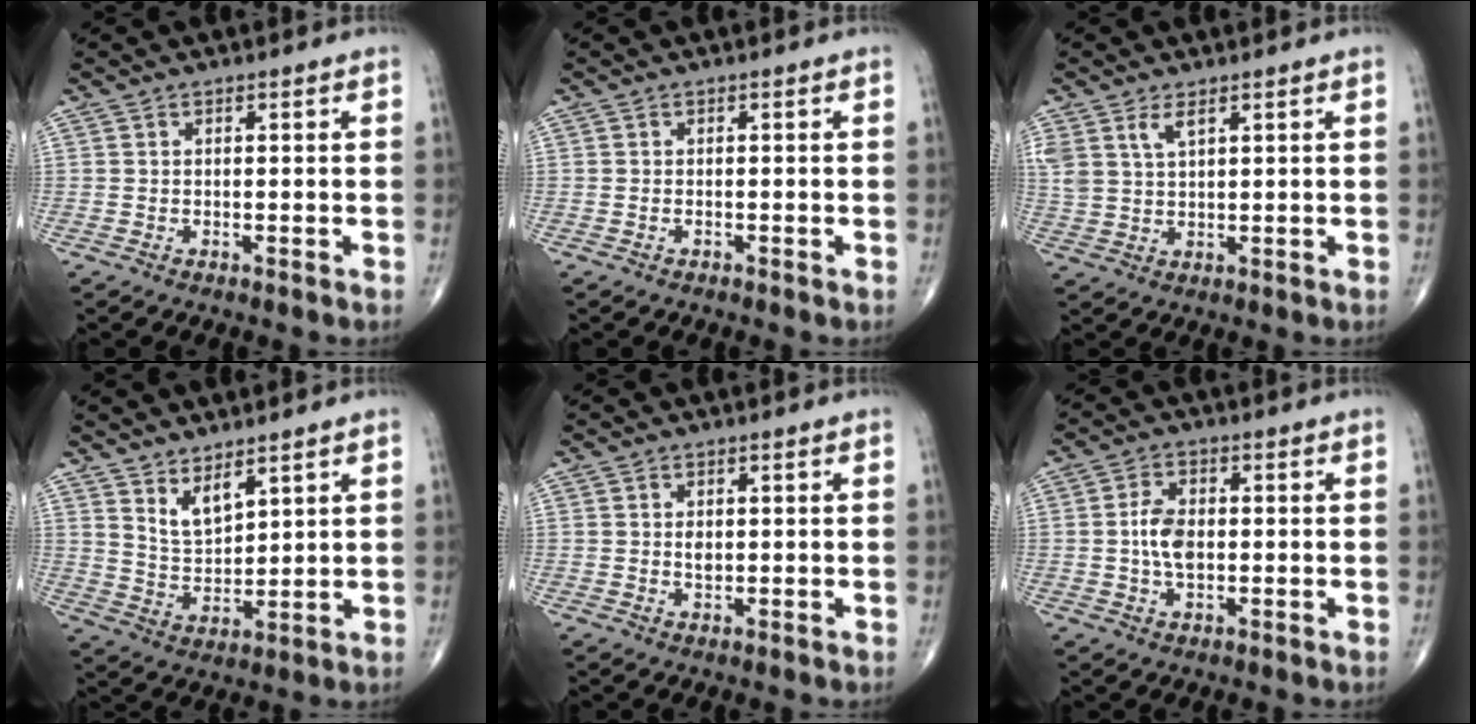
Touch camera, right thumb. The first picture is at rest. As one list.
[{"total": 0.0}, {"total": 5.0, "force": [2.9, 2.2, 3.4], "torque": [-0.071, -0.008, 0.064]}, {"total": 5.9, "force": [4.0, 2.4, 3.5], "torque": [-0.054, -0.044, 0.085]}, {"total": 1.7, "force": [0.2, 1.1, 1.3], "torque": [-0.019, -0.002, 0.005]}, {"total": 5.6, "force": [-0.2, 3.2, 4.5], "torque": [-0.086, 0.006, -0.007]}]